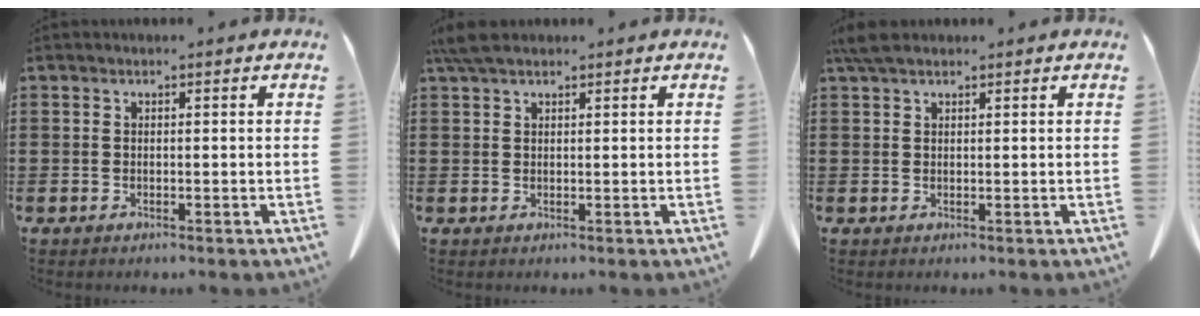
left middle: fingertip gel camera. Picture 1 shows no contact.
{"total": 3.4, "force": [2.4, 1.2, 2.0], "torque": [-0.047, 0.008, 0.047]}
{"total": 3.0, "force": [2.1, 1.2, 1.7], "torque": [-0.041, 0.006, 0.041]}